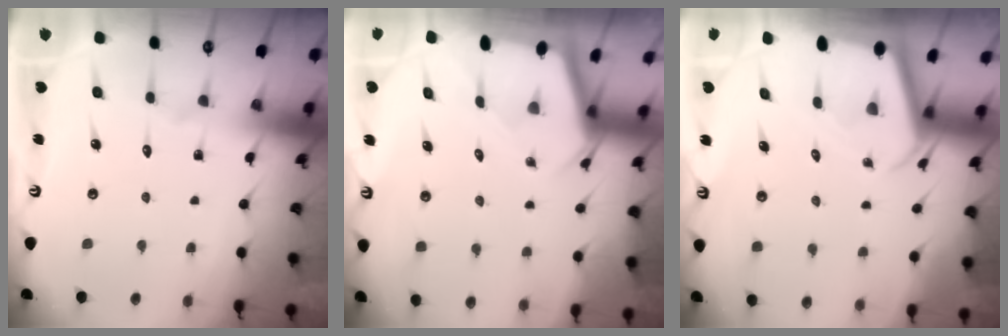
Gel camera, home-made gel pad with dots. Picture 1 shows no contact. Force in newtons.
{"total": 2.4, "press": 2.4, "slide": 0.1}
{"total": 2.0, "press": 2.0, "slide": 0.1}